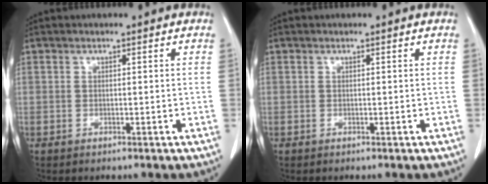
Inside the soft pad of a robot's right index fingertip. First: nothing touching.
{"total": 0.0}